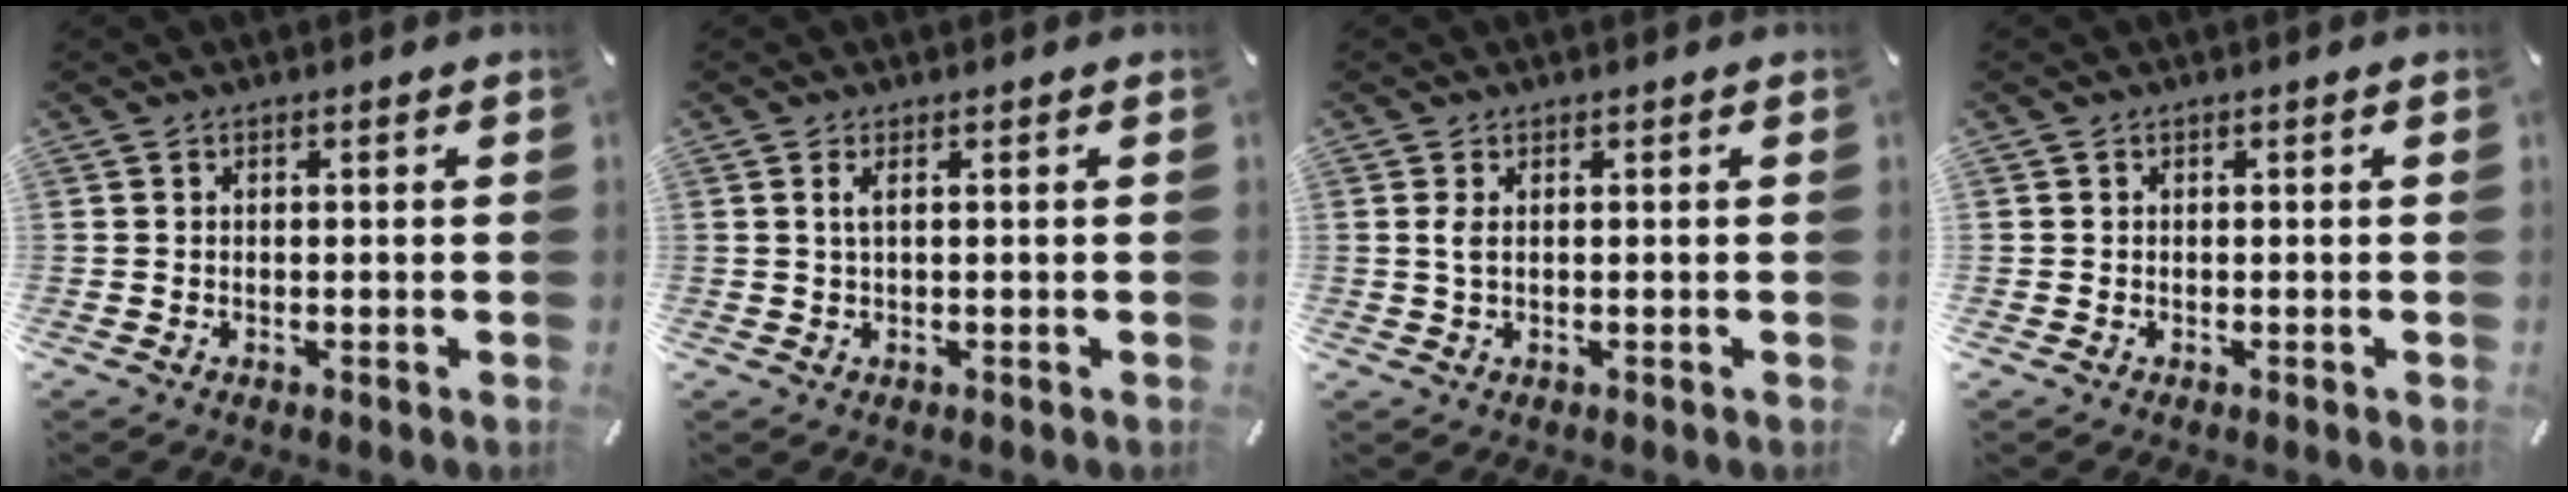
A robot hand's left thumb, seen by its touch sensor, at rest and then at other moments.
{"total": 1.7, "force": [0.4, 0.2, 1.7], "torque": [-0.034, 0.000, 0.007]}
{"total": 2.1, "force": [0.4, 0.7, 1.9], "torque": [-0.046, 0.001, 0.003]}
{"total": 0.6, "force": [0.0, 0.5, -0.1], "torque": [0.005, 0.006, -0.003]}